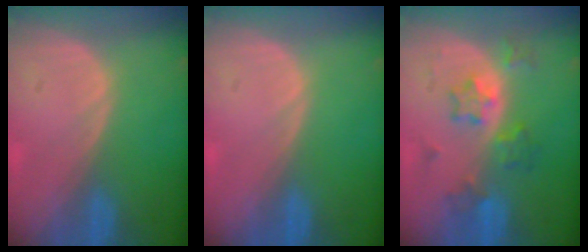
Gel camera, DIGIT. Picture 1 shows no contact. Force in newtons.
{"total": 0.0}
{"total": 5.8, "press": 5.7, "slide": 1.4}